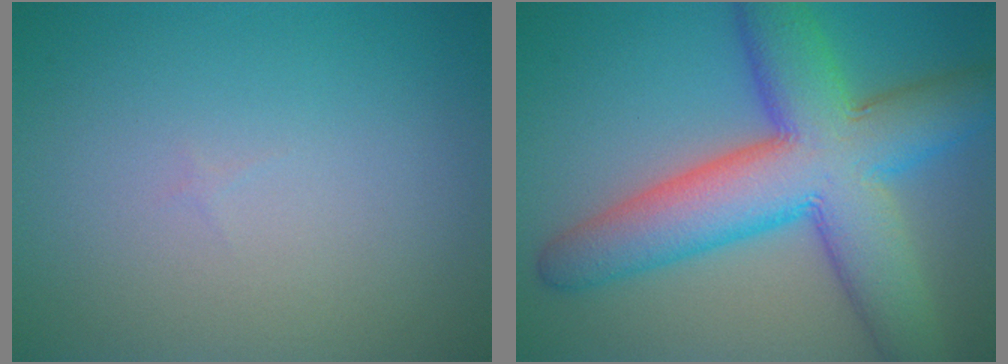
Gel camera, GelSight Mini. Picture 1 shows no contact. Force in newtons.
{"total": 11.7, "press": 11.7, "slide": 0.4}